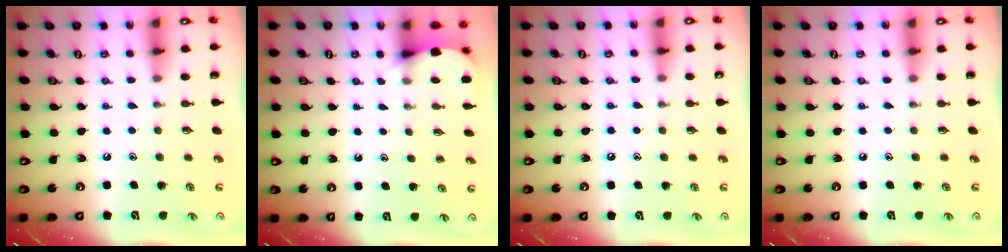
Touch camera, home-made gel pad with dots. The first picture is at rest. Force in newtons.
{"total": 2.5, "press": 2.5, "slide": 0.2}
{"total": 5.0, "press": 5.0, "slide": 0.6}
{"total": 0.0}